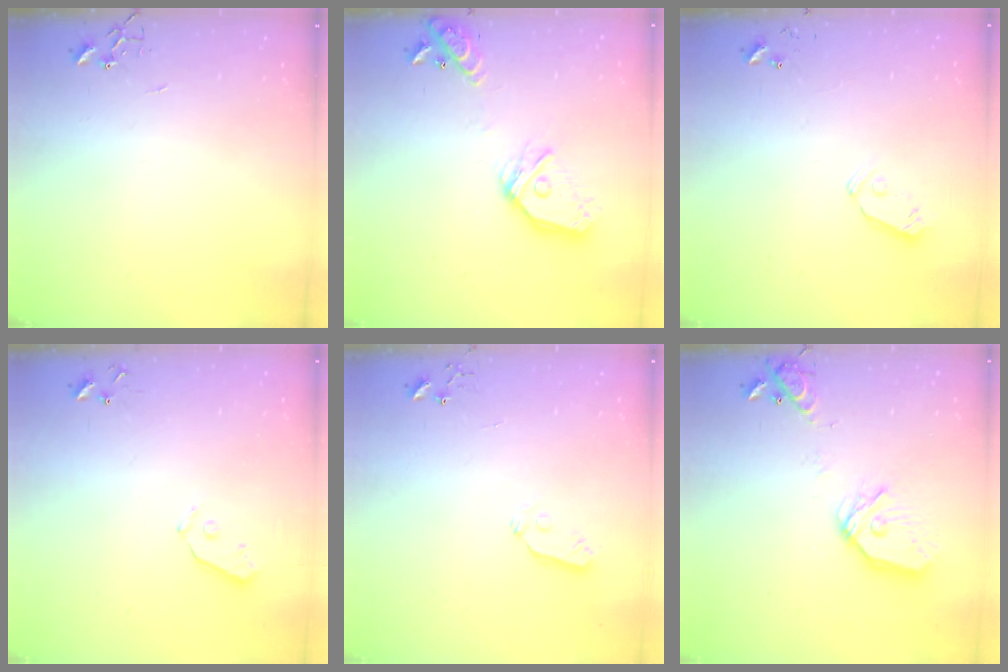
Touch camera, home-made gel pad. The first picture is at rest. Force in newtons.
{"total": 18.6, "press": 18.4, "slide": 2.5}
{"total": 5.4, "press": 5.3, "slide": 0.9}
{"total": 3.8, "press": 3.8, "slide": 0.4}
{"total": 5.0, "press": 4.9, "slide": 0.6}
{"total": 15.8, "press": 15.6, "slide": 2.1}